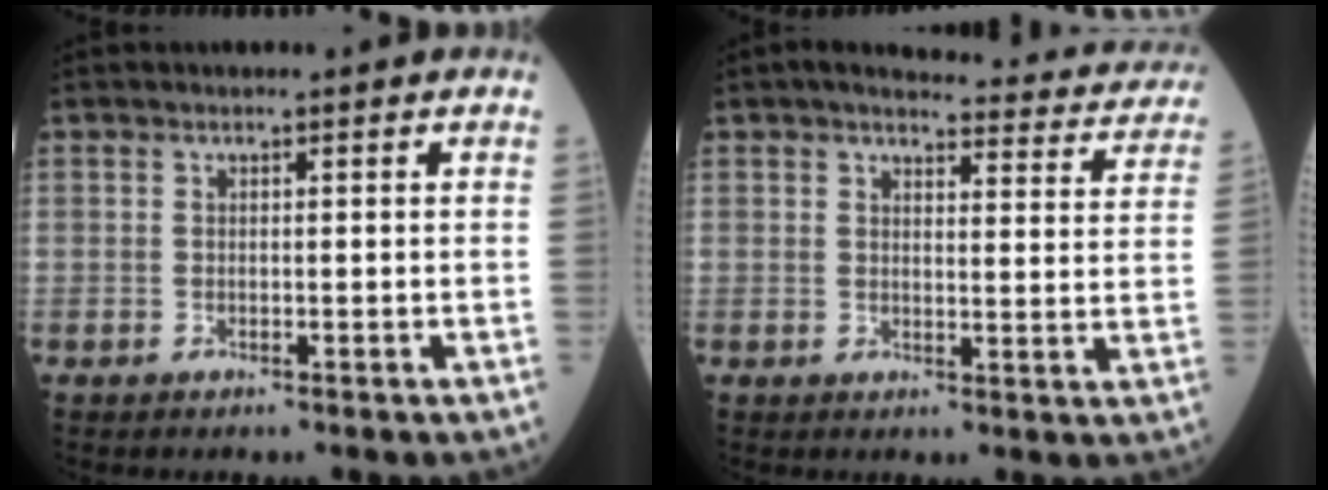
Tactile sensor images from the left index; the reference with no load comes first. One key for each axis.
{"total": 17.5, "fx": 16.5, "fy": 3.4, "fz": 4.9, "tx": -0.033, "ty": -0.030, "tz": 0.172}